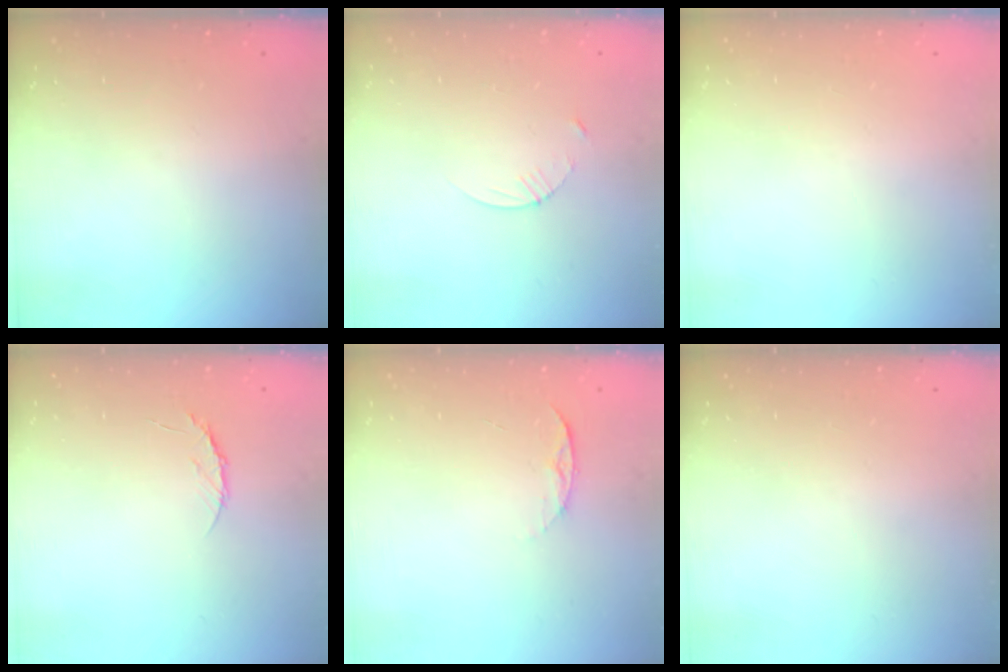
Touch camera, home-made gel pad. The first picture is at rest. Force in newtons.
{"total": 3.4, "press": 3.3, "slide": 0.3}
{"total": 0.0}
{"total": 4.7, "press": 4.6, "slide": 0.4}
{"total": 5.2, "press": 5.2, "slide": 0.6}
{"total": 0.0}